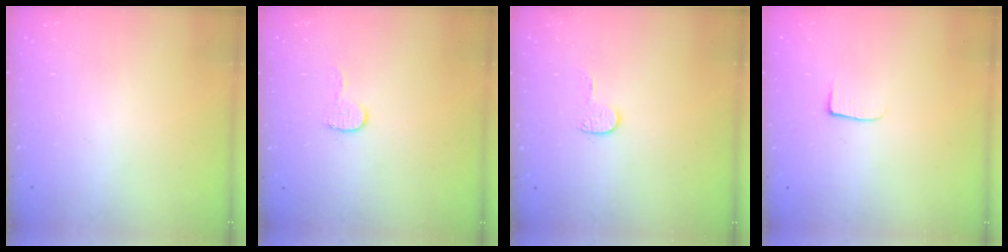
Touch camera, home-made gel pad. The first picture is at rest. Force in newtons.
{"total": 5.6, "press": 5.6, "slide": 0.5}
{"total": 3.9, "press": 3.9, "slide": 0.4}
{"total": 5.0, "press": 4.9, "slide": 0.6}